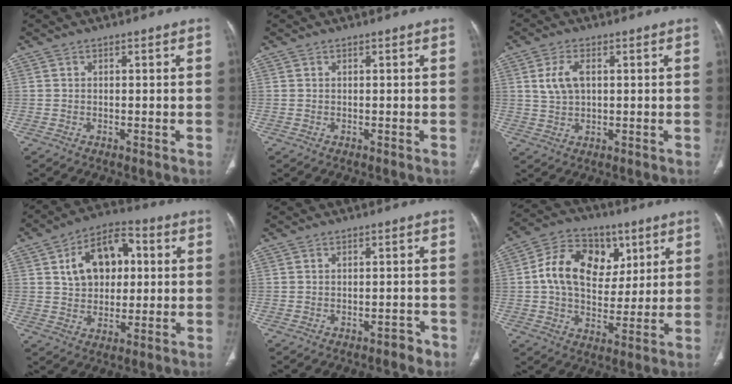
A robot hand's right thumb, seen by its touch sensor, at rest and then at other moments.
{"total": 0.0}
{"total": 5.2, "force": [1.3, 3.0, 4.1], "torque": [-0.086, 0.002, 0.027]}
{"total": 13.4, "force": [2.8, 8.9, 9.6], "torque": [-0.124, 0.014, 0.040]}
{"total": 2.3, "force": [-1.7, 1.1, 1.0], "torque": [-0.009, 0.014, -0.020]}
{"total": 15.9, "force": [4.0, 11.6, 10.0], "torque": [-0.144, 0.005, 0.063]}